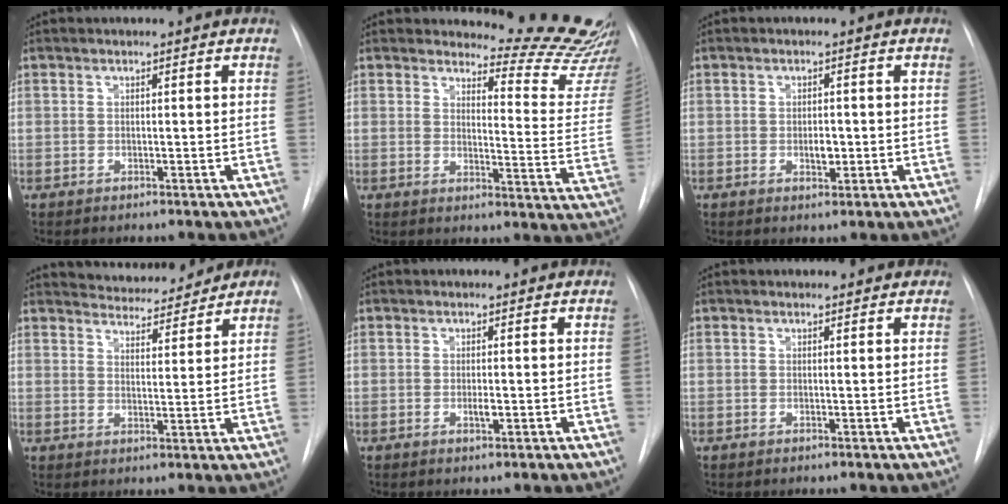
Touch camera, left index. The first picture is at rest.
{"total": 14.9, "force": [14.7, 0.6, 2.3], "torque": [-0.009, -0.149, 0.145]}
{"total": 2.1, "force": [-1.1, 1.0, 1.5], "torque": [-0.024, -0.007, -0.013]}
{"total": 7.8, "force": [7.4, 2.0, 1.5], "torque": [-0.020, -0.001, 0.103]}
{"total": 1.2, "force": [-0.9, 0.2, 0.8], "torque": [-0.015, -0.009, -0.014]}
{"total": 0.8, "force": [0.5, 0.6, 0.1], "torque": [0.001, 0.002, -0.002]}